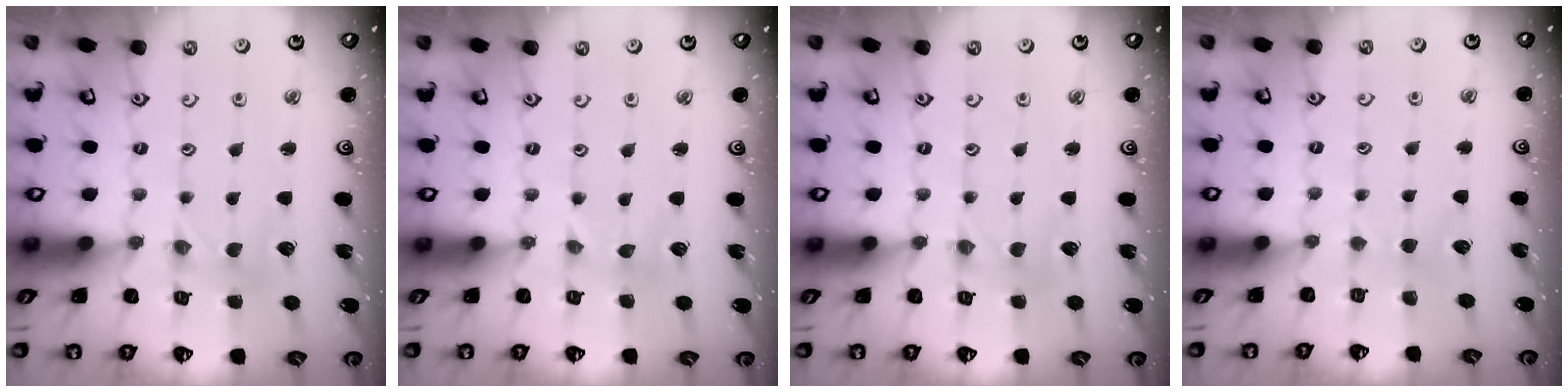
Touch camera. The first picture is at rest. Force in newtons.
{"total": 0.0}
{"total": 0.6, "press": 0.6, "slide": 0.1}
{"total": 2.2, "press": 2.2, "slide": 0.4}